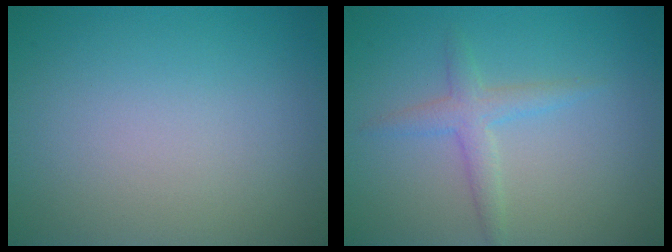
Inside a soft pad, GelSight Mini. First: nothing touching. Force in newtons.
{"total": 2.2, "press": 2.2, "slide": 0.1}